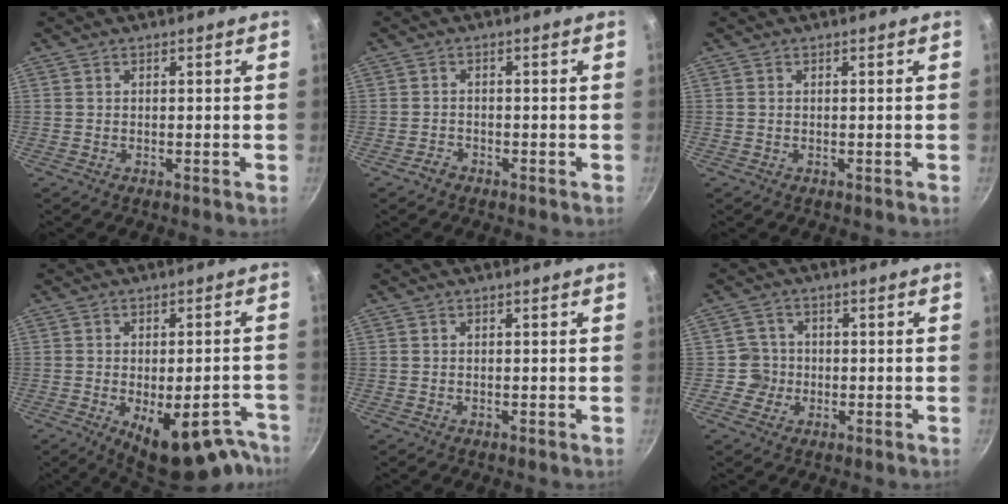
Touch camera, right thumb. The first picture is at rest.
{"total": 1.7, "force": [-1.3, 1.0, 0.4], "torque": [-0.003, 0.016, -0.023]}
{"total": 0.0}
{"total": 16.3, "force": [-9.7, 7.2, 11.0], "torque": [-0.082, 0.026, -0.125]}
{"total": 0.0}
{"total": 3.7, "force": [-0.7, 3.6, 0.2], "torque": [0.028, 0.011, -0.017]}